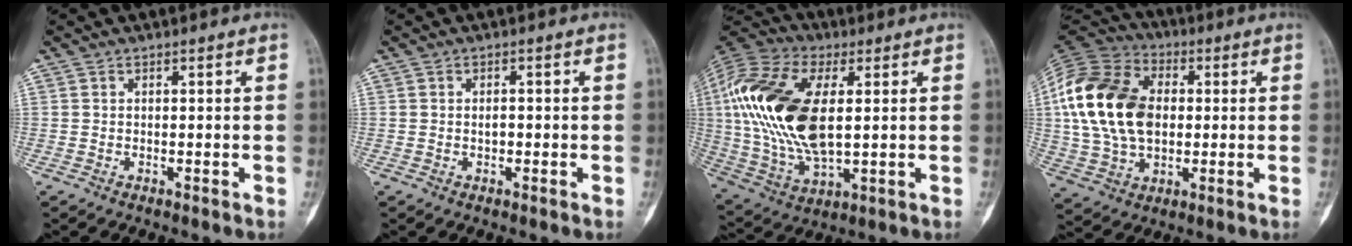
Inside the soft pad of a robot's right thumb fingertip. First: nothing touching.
{"total": 1.3, "force": [-0.2, 0.8, 1.0], "torque": [-0.011, 0.003, -0.003]}
{"total": 24.4, "force": [3.2, 12.4, 20.8], "torque": [-0.446, -0.010, 0.055]}
{"total": 21.1, "force": [1.8, 14.1, 15.6], "torque": [-0.305, 0.008, 0.032]}